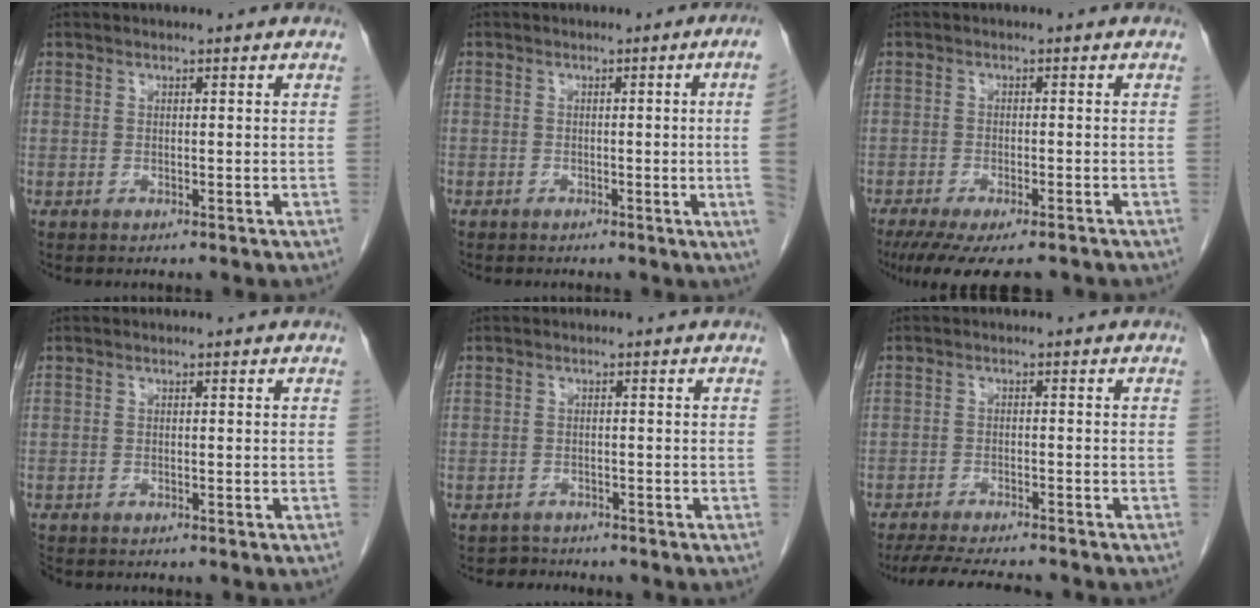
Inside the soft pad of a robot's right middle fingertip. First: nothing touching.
{"total": 5.9, "force": [-0.6, -1.9, 5.6], "torque": [-0.047, -0.008, -0.008]}
{"total": 11.2, "force": [-9.0, 2.5, 6.2], "torque": [-0.090, -0.018, -0.131]}
{"total": 1.3, "force": [-1.2, 0.6, 0.3], "torque": [-0.013, -0.003, -0.021]}
{"total": 1.8, "force": [-1.5, 0.5, -0.8], "torque": [0.015, -0.003, -0.026]}
{"total": 10.4, "force": [-9.3, 1.4, 4.4], "torque": [-0.064, -0.013, -0.135]}